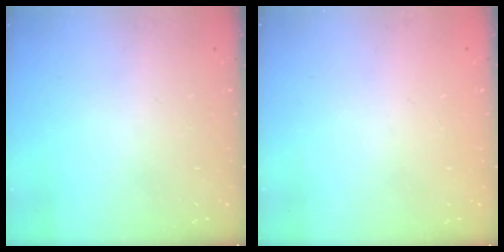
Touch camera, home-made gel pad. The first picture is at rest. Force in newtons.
{"total": 0.0}